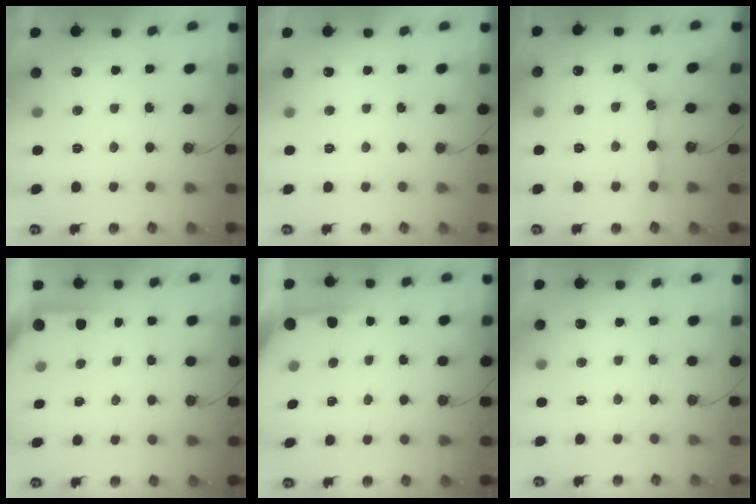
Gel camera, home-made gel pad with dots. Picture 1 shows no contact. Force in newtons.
{"total": 0.0}
{"total": 8.2, "press": 8.1, "slide": 0.9}
{"total": 3.8, "press": 3.8, "slide": 0.4}
{"total": 5.1, "press": 5.1, "slide": 0.4}
{"total": 0.0}